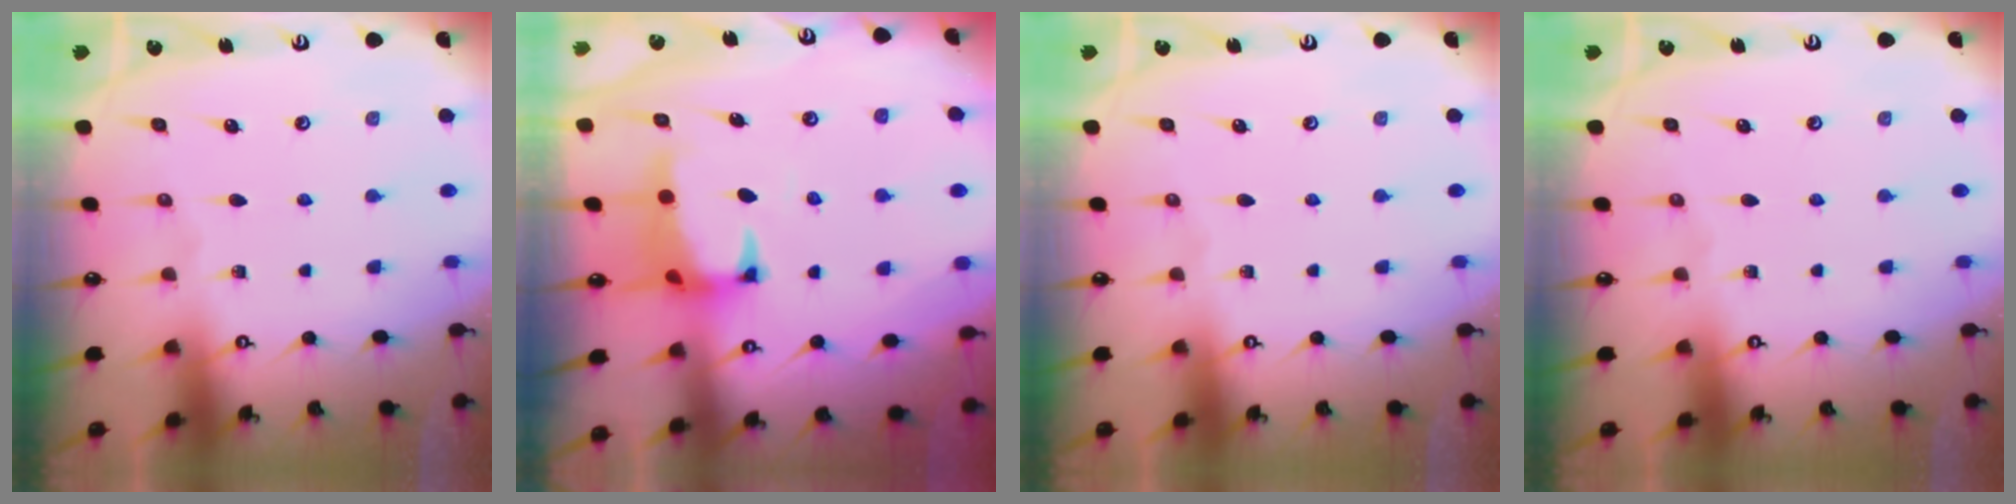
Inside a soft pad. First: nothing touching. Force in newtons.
{"total": 1.0, "press": 0.2, "slide": 1.0}
{"total": 0.0}
{"total": 0.0}